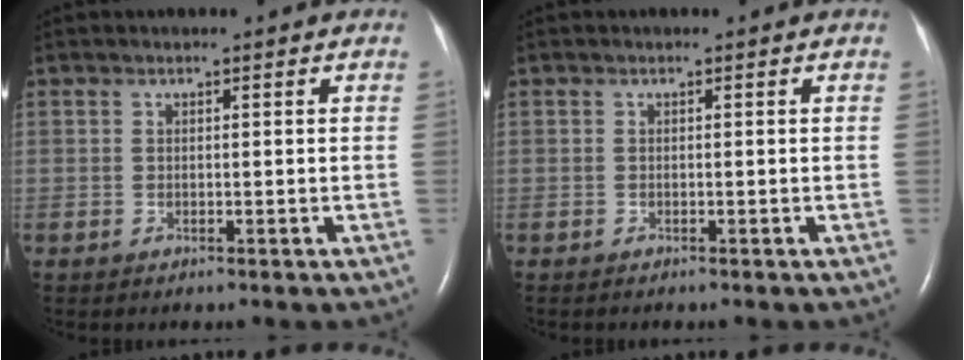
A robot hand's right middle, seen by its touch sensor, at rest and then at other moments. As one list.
[{"total": 0.0}]